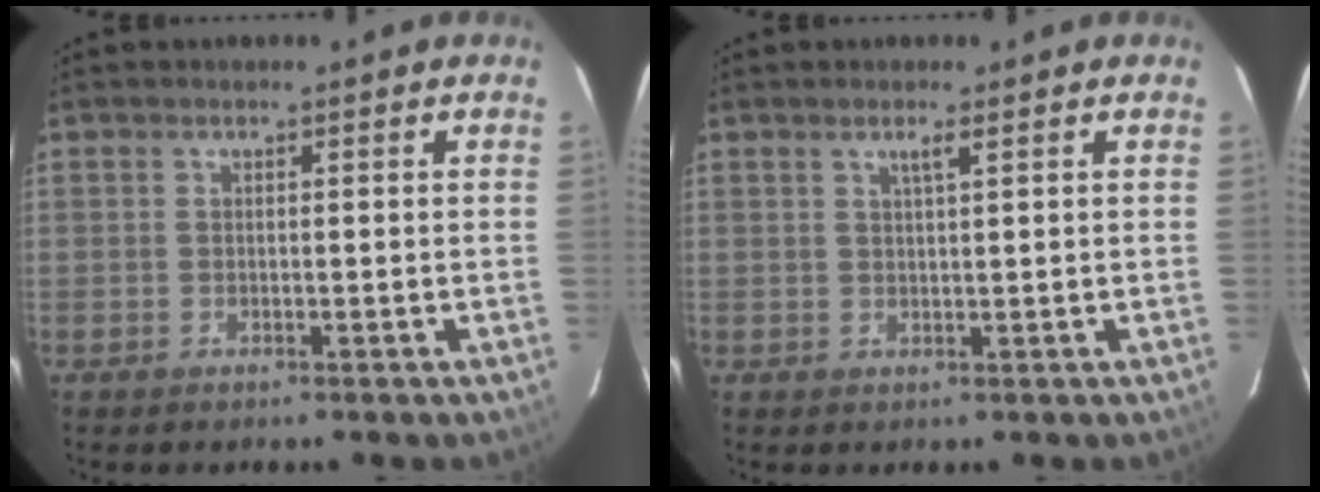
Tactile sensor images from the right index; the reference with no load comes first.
{"total": 1.6, "force": [1.0, -0.1, 1.3], "torque": [-0.023, 0.001, 0.018]}